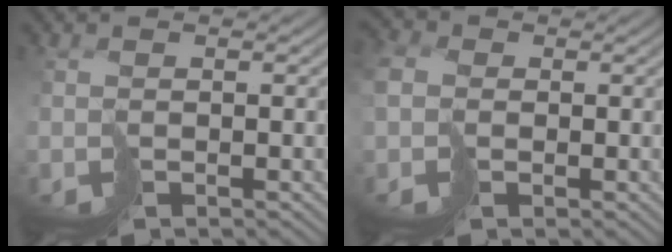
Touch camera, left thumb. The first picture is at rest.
{"total": 5.8, "force": [-0.4, 4.8, 3.2], "torque": [-0.105, -0.004, -0.016]}